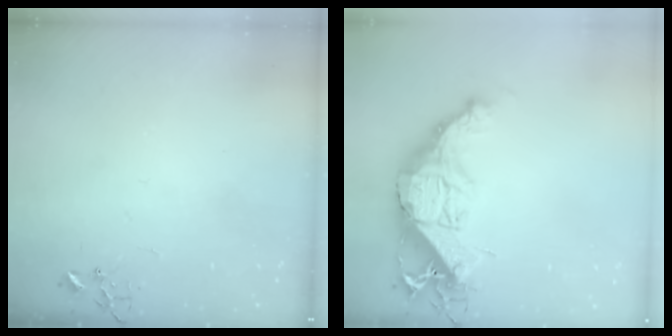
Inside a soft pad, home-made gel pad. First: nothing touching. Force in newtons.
{"total": 18.1, "press": 18.0, "slide": 1.6}